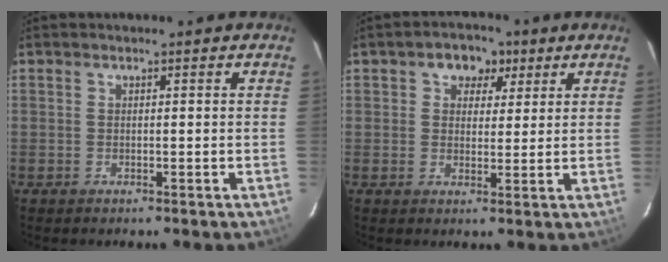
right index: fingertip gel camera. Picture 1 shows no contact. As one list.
[{"total": 5.9, "force": [2.7, 4.6, 2.6], "torque": [-0.035, 0.014, 0.037]}]